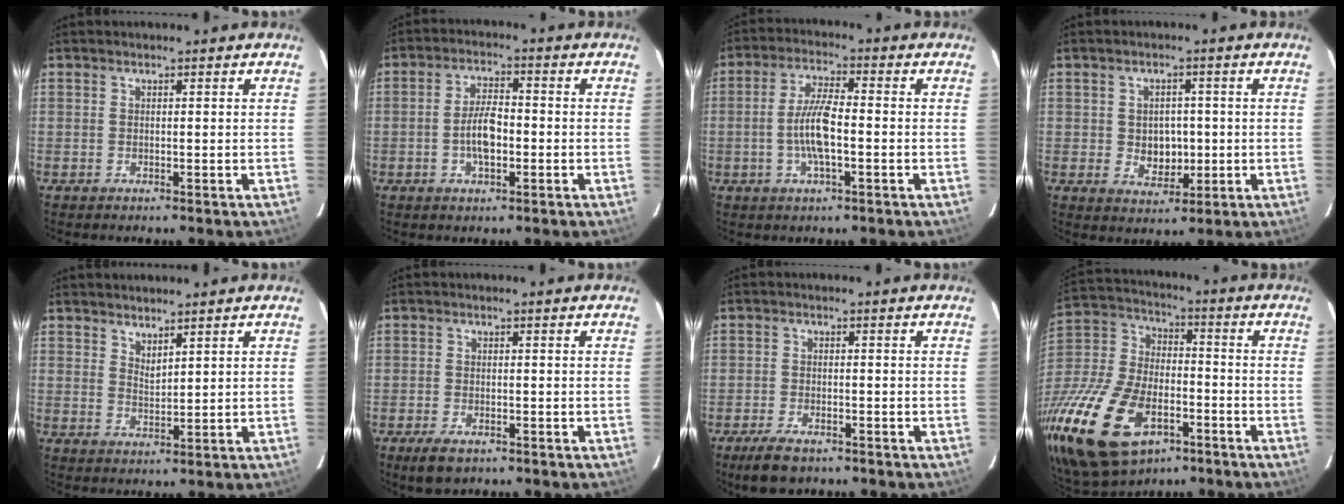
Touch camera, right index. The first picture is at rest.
{"total": 6.3, "force": [-1.5, 2.7, 5.4], "torque": [-0.104, 0.007, -0.024]}
{"total": 7.6, "force": [-1.6, 1.9, 7.2], "torque": [-0.144, 0.004, -0.033]}
{"total": 5.3, "force": [-0.4, 4.4, 2.9], "torque": [-0.050, 0.002, 0.004]}
{"total": 2.6, "force": [2.3, 0.6, 1.1], "torque": [-0.016, 0.000, 0.042]}
{"total": 4.4, "force": [-3.0, 2.0, 2.6], "torque": [-0.065, -0.013, -0.053]}
{"total": 5.8, "force": [-4.4, 2.2, 3.1], "torque": [-0.083, -0.010, -0.080]}
{"total": 28.5, "force": [-13.3, 16.8, 18.8], "torque": [-0.427, -0.023, -0.223]}